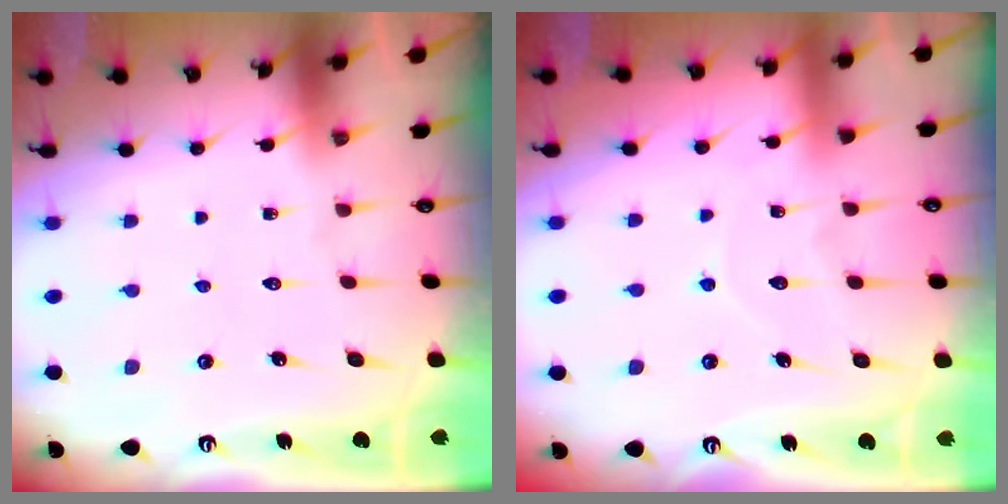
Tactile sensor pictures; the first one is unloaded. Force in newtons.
{"total": 6.0, "press": 6.0, "slide": 0.7}